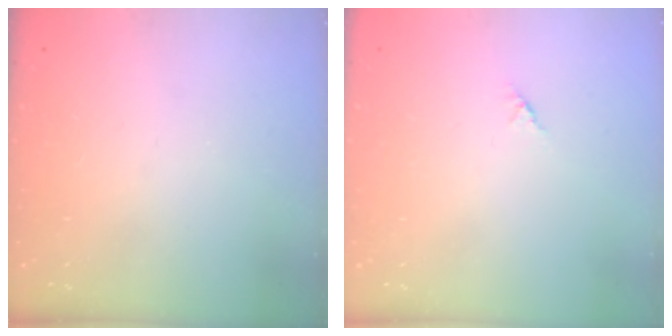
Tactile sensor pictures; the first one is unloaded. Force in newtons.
{"total": 1.2, "press": 1.2, "slide": 0.3}